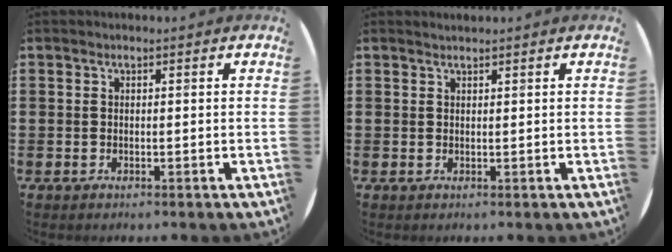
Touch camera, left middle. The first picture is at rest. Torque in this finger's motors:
{"motor_torque": [0.25, -0.28, -0.03, -0.01]}